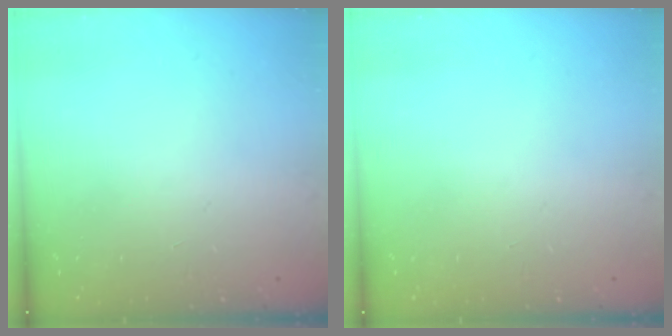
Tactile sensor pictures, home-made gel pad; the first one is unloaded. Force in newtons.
{"total": 0.0}